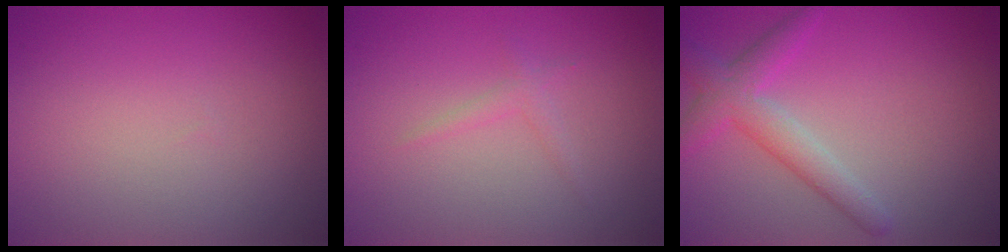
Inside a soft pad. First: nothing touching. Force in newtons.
{"total": 0.9, "press": 0.9, "slide": 0.1}
{"total": 3.5, "press": 3.5, "slide": 0.1}